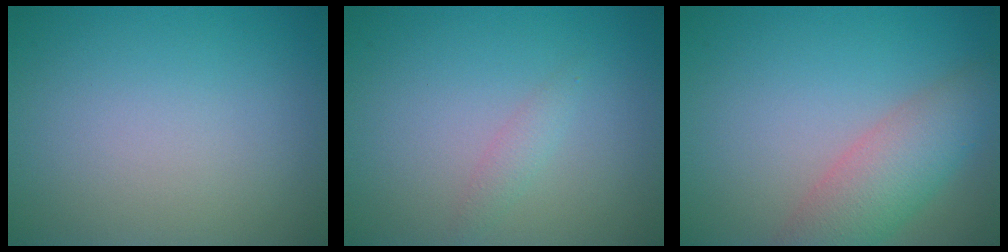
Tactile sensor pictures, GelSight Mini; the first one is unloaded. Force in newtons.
{"total": 1.2, "press": 1.2, "slide": 0.0}
{"total": 5.2, "press": 5.2, "slide": 0.1}